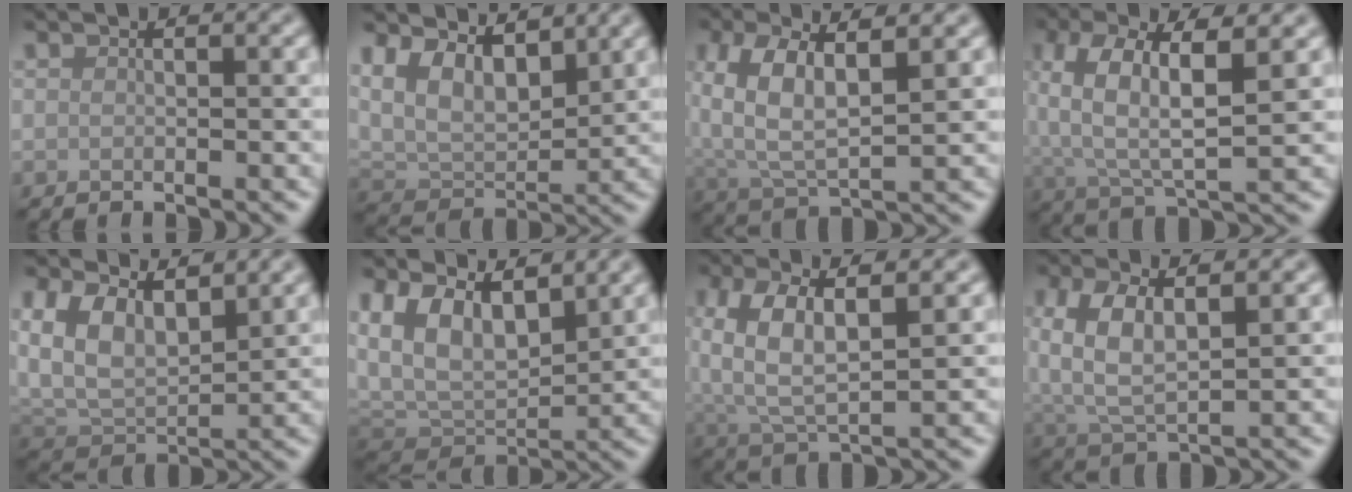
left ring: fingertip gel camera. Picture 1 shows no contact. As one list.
[{"total": 7.1, "force": [3.6, 3.9, 4.7], "torque": [-0.093, 0.000, 0.062]}, {"total": 7.3, "force": [2.3, 3.4, 6.0], "torque": [-0.131, 0.006, 0.037]}, {"total": 8.5, "force": [2.2, 3.5, 7.5], "torque": [-0.157, 0.006, 0.030]}, {"total": 7.3, "force": [3.3, 4.3, 4.9], "torque": [-0.096, -0.002, 0.058]}, {"total": 8.7, "force": [3.5, 5.1, 6.1], "torque": [-0.119, -0.006, 0.064]}, {"total": 6.6, "force": [1.7, 2.9, 5.7], "torque": [-0.124, 0.006, 0.026]}, {"total": 5.7, "force": [1.8, 2.7, 4.7], "torque": [-0.100, 0.005, 0.030]}]